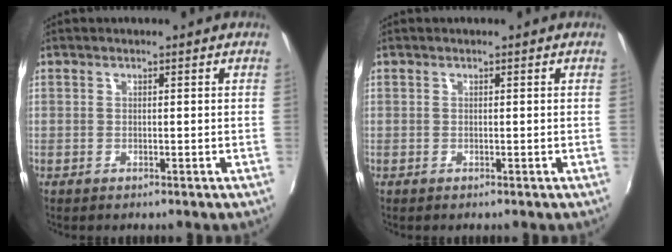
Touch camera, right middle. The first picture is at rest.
{"total": 0.0}